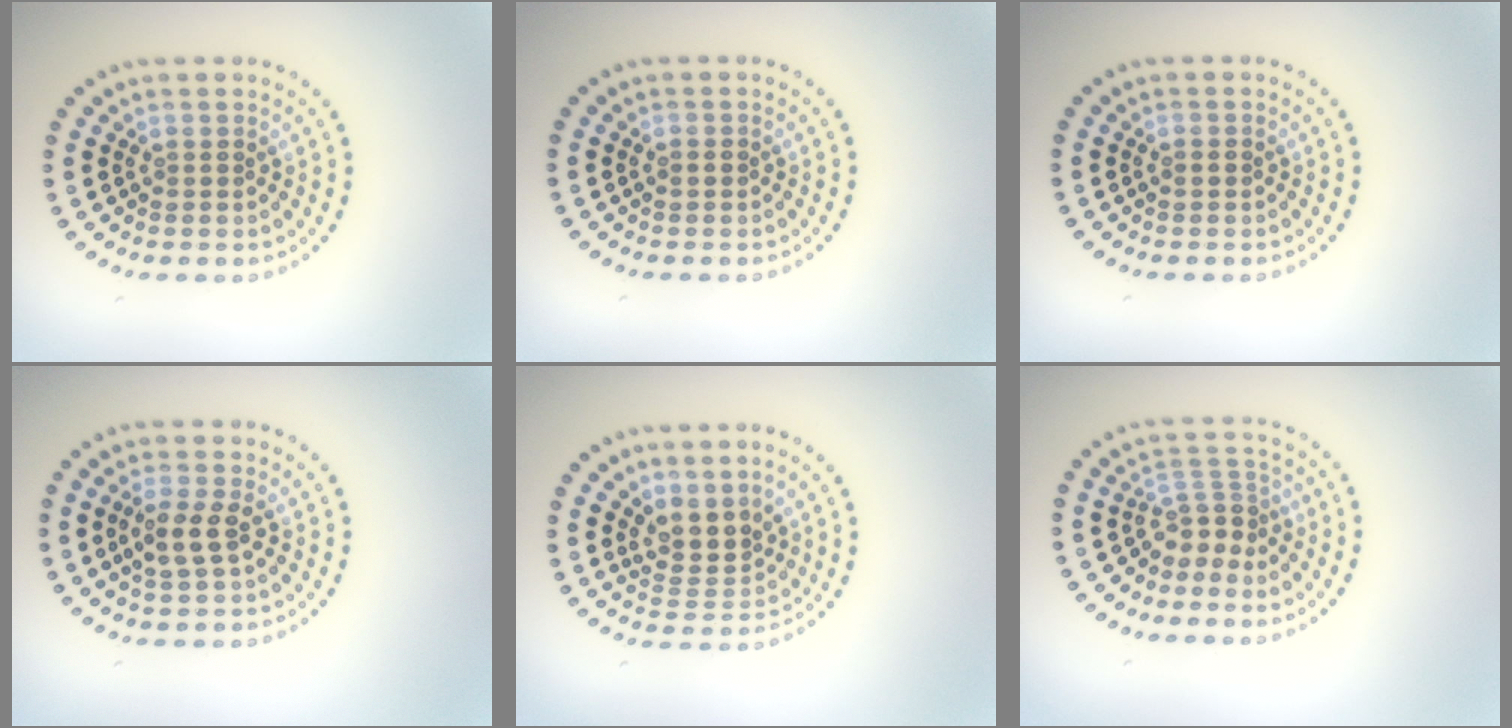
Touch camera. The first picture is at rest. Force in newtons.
{"total": 0.7, "press": 0.7, "slide": 0.1}
{"total": 0.7, "press": 0.7, "slide": 0.1}
{"total": 2.9, "press": 2.8, "slide": 0.9}
{"total": 2.9, "press": 2.3, "slide": 1.8}
{"total": 2.7, "press": 1.9, "slide": 2.0}